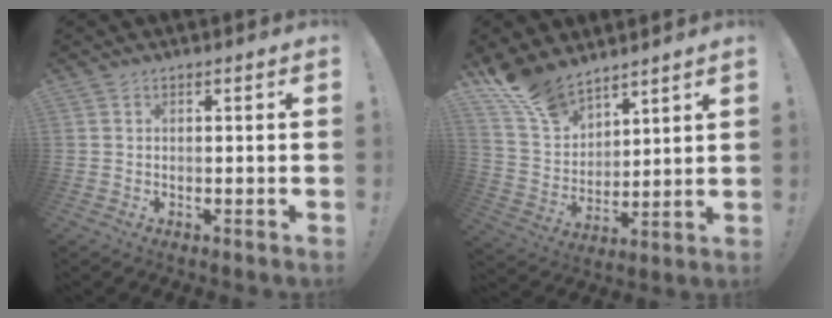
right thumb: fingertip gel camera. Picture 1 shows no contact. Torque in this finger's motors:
{"motor_torque": [-0.52, 1.88, 0.56, 1.31, 0.01]}